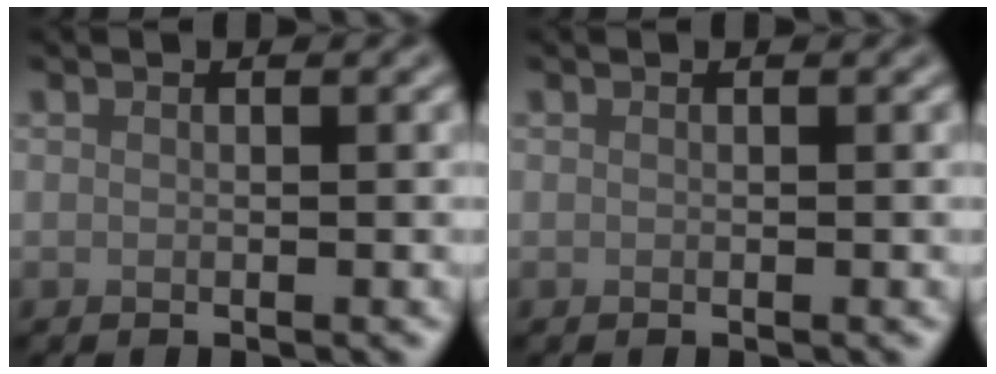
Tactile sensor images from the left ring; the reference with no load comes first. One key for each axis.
{"total": 0.0}